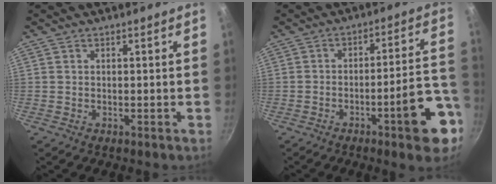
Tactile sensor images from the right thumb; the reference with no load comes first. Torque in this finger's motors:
{"motor_torque": [2.15, 1.18, 1.89, -0.80, 0.17]}